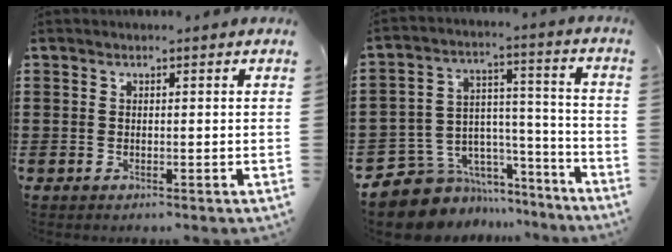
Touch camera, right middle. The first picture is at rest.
{"total": 8.7, "force": [-7.0, 5.0, 1.1], "torque": [-0.042, 0.012, -0.132]}